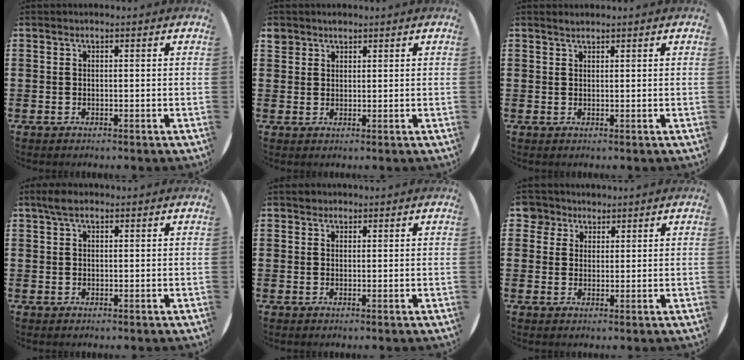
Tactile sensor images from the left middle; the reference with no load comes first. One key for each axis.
{"total": 1.7, "fx": 1.5, "fy": 0.9, "fz": -0.1, "tx": 0.006, "ty": 0.000, "tz": 0.029}
{"total": 0.9, "fx": 0.9, "fy": 0.1, "fz": 0.2, "tx": -0.005, "ty": 0.001, "tz": 0.017}
{"total": 2.3, "fx": 1.4, "fy": 1.1, "fz": 1.4, "tx": -0.022, "ty": 0.004, "tz": 0.024}
{"total": 1.0, "fx": 0.9, "fy": 0.4, "fz": -0.1, "tx": 0.008, "ty": -0.001, "tz": 0.016}
{"total": 3.3, "fx": 2.4, "fy": 2.3, "fz": 0.1, "tx": -0.007, "ty": 0.007, "tz": 0.046}